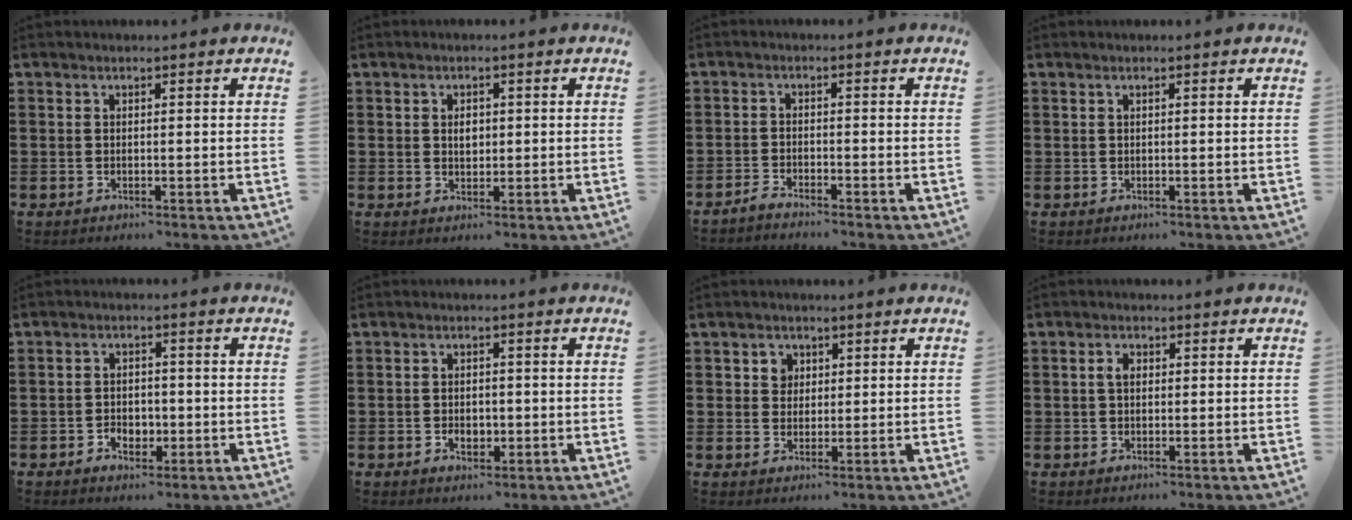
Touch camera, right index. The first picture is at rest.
{"total": 2.1, "force": [0.3, 1.4, 1.5], "torque": [-0.025, 0.004, 0.003]}
{"total": 1.7, "force": [-1.7, 0.0, 0.1], "torque": [-0.006, 0.005, -0.035]}
{"total": 0.0}
{"total": 3.0, "force": [-1.2, 2.1, 1.7], "torque": [-0.030, -0.003, -0.024]}
{"total": 2.5, "force": [-0.7, 1.6, 1.8], "torque": [-0.030, -0.005, -0.014]}
{"total": 2.5, "force": [1.0, 2.3, 0.4], "torque": [-0.020, 0.010, 0.016]}
{"total": 2.1, "force": [0.3, 1.3, 1.5], "torque": [-0.033, 0.009, 0.004]}